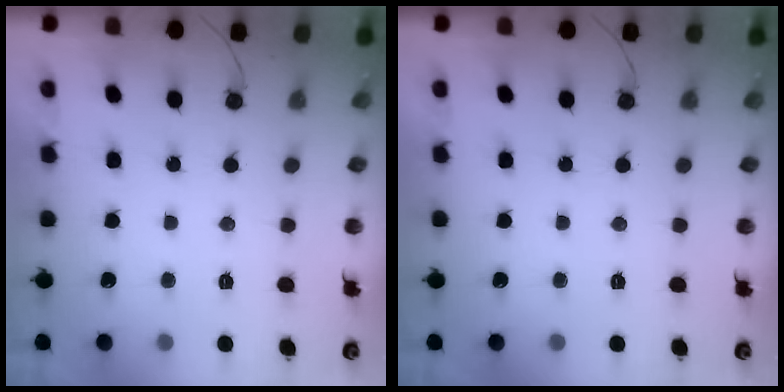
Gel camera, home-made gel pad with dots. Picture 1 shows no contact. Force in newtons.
{"total": 0.0}